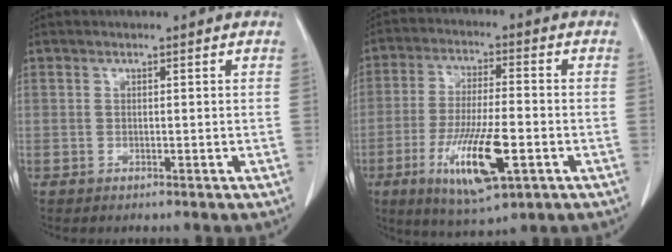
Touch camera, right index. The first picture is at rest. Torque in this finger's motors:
{"motor_torque": [1.24, -0.91, 0.34, 0.10]}